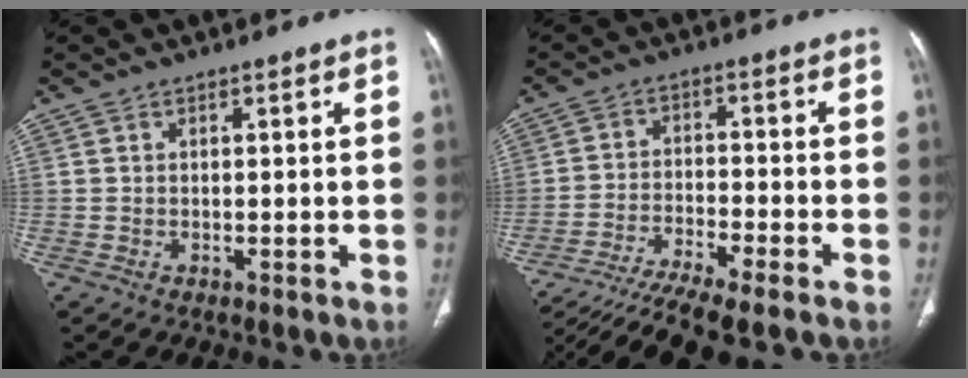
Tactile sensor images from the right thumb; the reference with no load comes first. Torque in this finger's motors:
{"motor_torque": [3.56, 0.38, 0.96, -1.81, 0.20]}